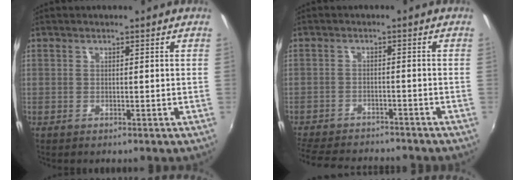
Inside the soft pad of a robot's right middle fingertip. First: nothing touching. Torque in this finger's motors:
{"motor_torque": [1.03, -1.11, 0.20, 0.12]}